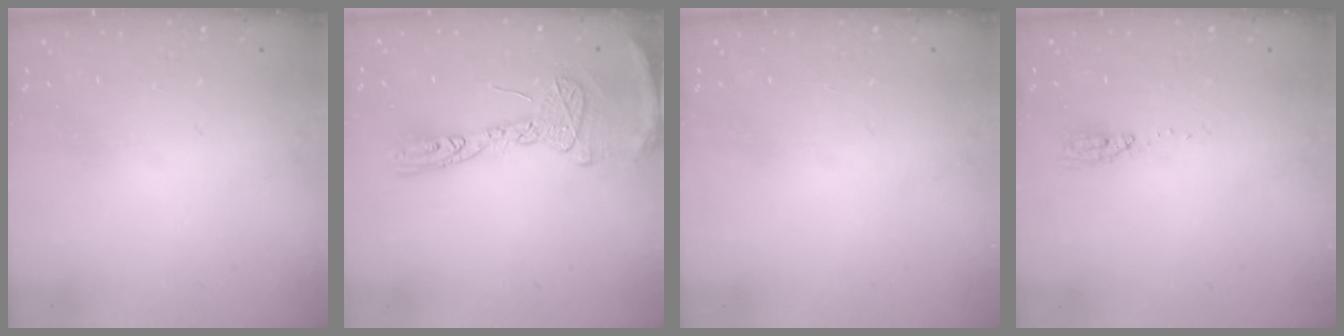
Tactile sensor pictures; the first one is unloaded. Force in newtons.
{"total": 14.7, "press": 14.6, "slide": 1.4}
{"total": 0.0}
{"total": 3.6, "press": 3.4, "slide": 1.3}